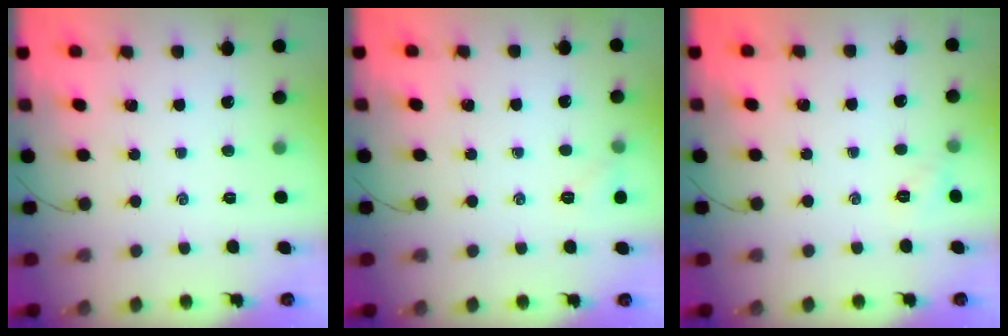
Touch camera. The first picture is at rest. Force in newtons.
{"total": 5.2, "press": 5.0, "slide": 1.5}
{"total": 5.2, "press": 4.9, "slide": 1.7}